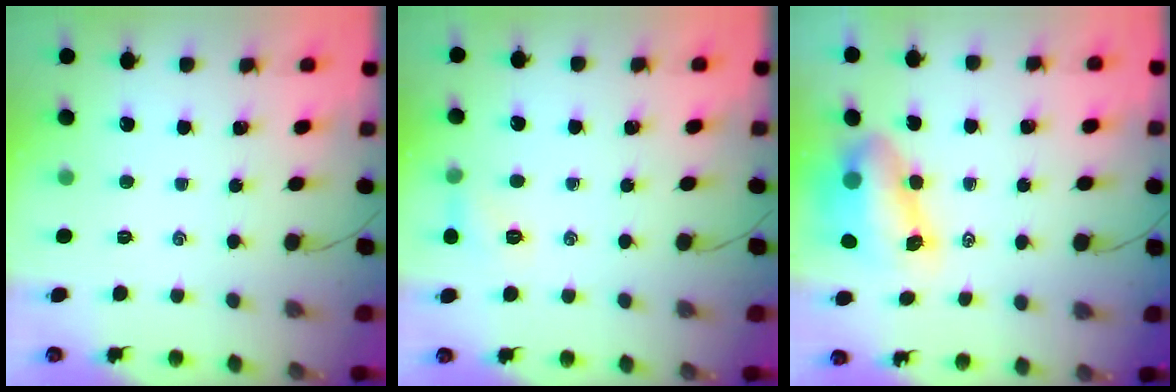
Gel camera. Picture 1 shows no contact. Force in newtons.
{"total": 6.0, "press": 5.8, "slide": 1.5}
{"total": 9.3, "press": 9.0, "slide": 2.2}